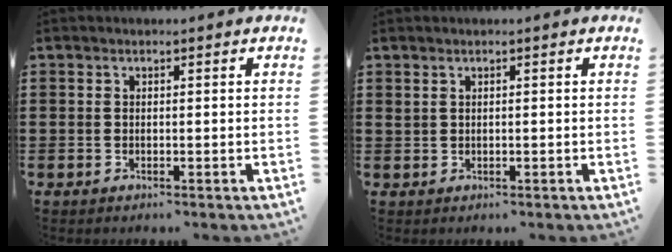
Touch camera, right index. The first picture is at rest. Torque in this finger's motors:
{"motor_torque": [0.15, -0.04, 0.00, 0.00]}